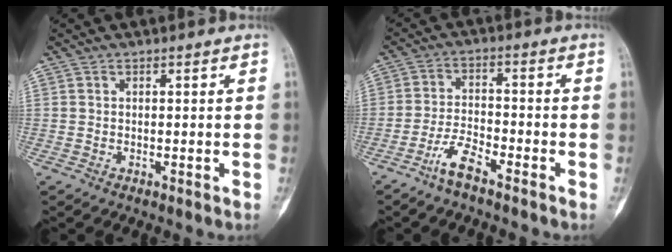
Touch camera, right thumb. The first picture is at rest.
{"total": 5.4, "force": [-4.0, 1.3, 3.3], "torque": [-0.072, 0.022, -0.079]}